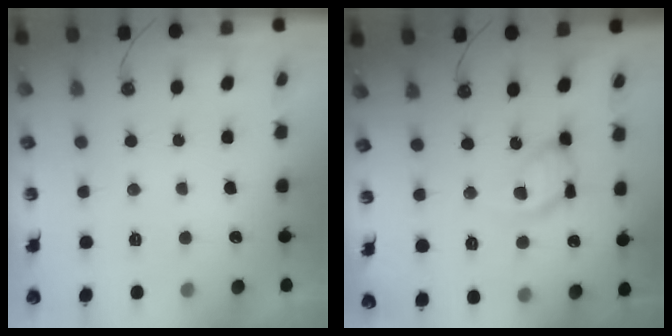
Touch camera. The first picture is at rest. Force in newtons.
{"total": 13.5, "press": 13.5, "slide": 1.1}